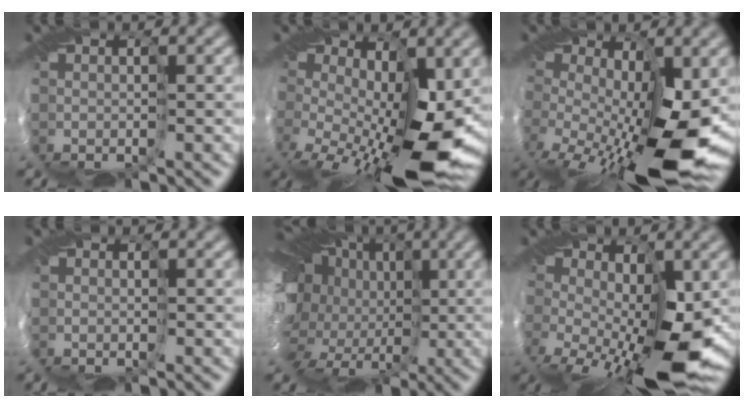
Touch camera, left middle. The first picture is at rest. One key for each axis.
{"total": 11.3, "fx": -2.4, "fy": 5.4, "fz": 9.6, "tx": -0.180, "ty": -0.037, "tz": -0.033}
{"total": 11.6, "fx": -2.7, "fy": 4.9, "fz": 10.1, "tx": -0.195, "ty": -0.041, "tz": -0.040}
{"total": 1.4, "fx": 0.1, "fy": 1.4, "fz": 0.4, "tx": -0.002, "ty": 0.000, "tz": 0.002}
{"total": 18.2, "fx": 0.8, "fy": 14.2, "fz": 11.3, "tx": -0.202, "ty": 0.003, "tz": -0.006}
{"total": 9.1, "fx": -2.2, "fy": 4.3, "fz": 7.7, "tx": -0.149, "ty": -0.035, "tz": -0.034}